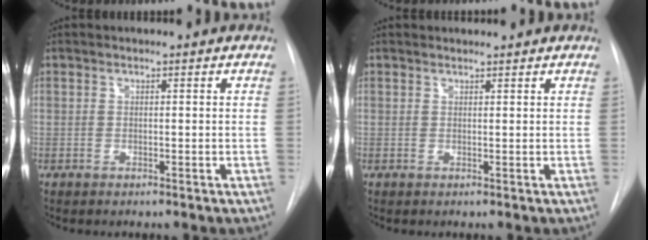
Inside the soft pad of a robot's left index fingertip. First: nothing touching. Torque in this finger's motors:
{"motor_torque": [0.94, -1.20, 0.01, 0.00]}